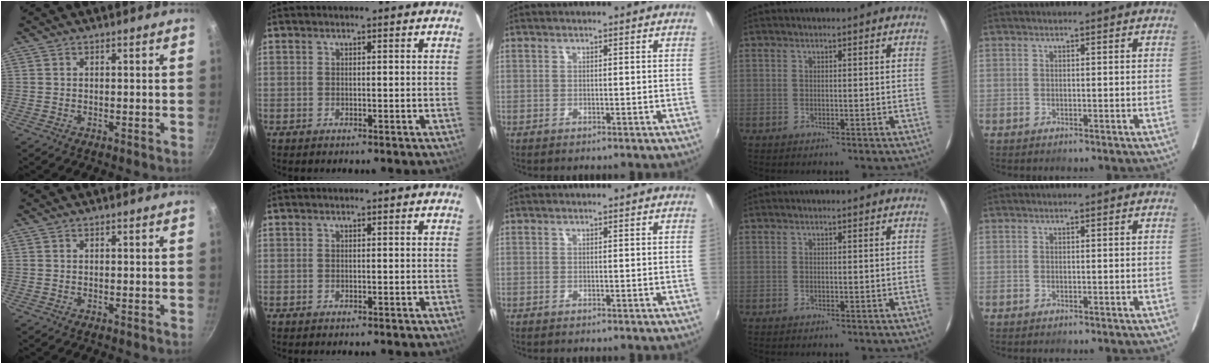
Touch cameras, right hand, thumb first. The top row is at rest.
{}